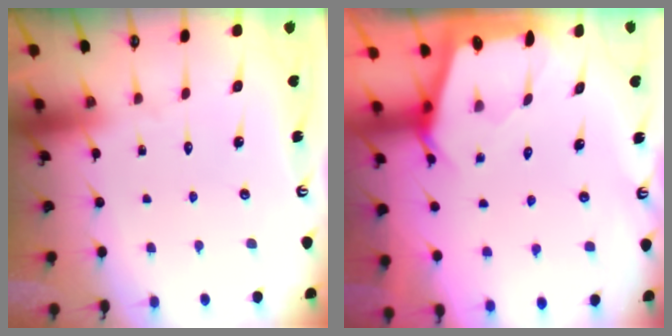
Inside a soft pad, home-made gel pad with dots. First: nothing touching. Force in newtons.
{"total": 2.3, "press": 2.3, "slide": 0.3}